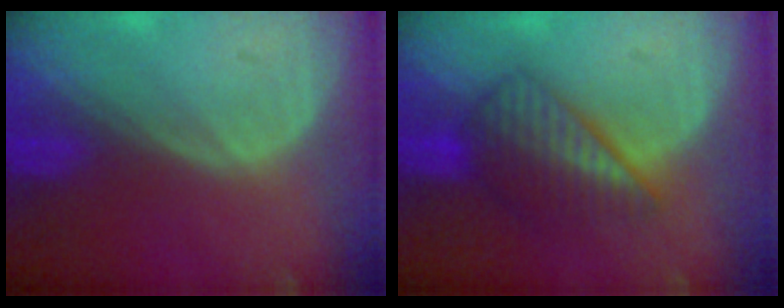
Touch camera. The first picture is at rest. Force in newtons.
{"total": 6.3, "press": 6.2, "slide": 0.6}